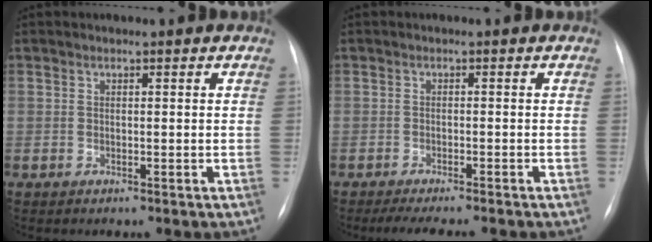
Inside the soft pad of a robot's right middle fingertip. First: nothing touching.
{"total": 7.6, "force": [-6.4, 0.8, 3.9], "torque": [-0.052, -0.010, -0.090]}